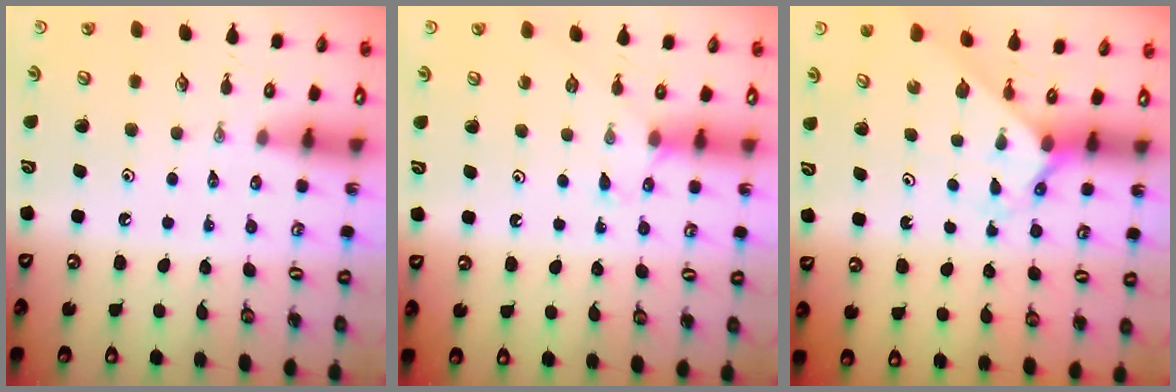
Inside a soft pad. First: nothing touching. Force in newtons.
{"total": 3.9, "press": 3.9, "slide": 0.5}
{"total": 2.2, "press": 2.2, "slide": 0.2}